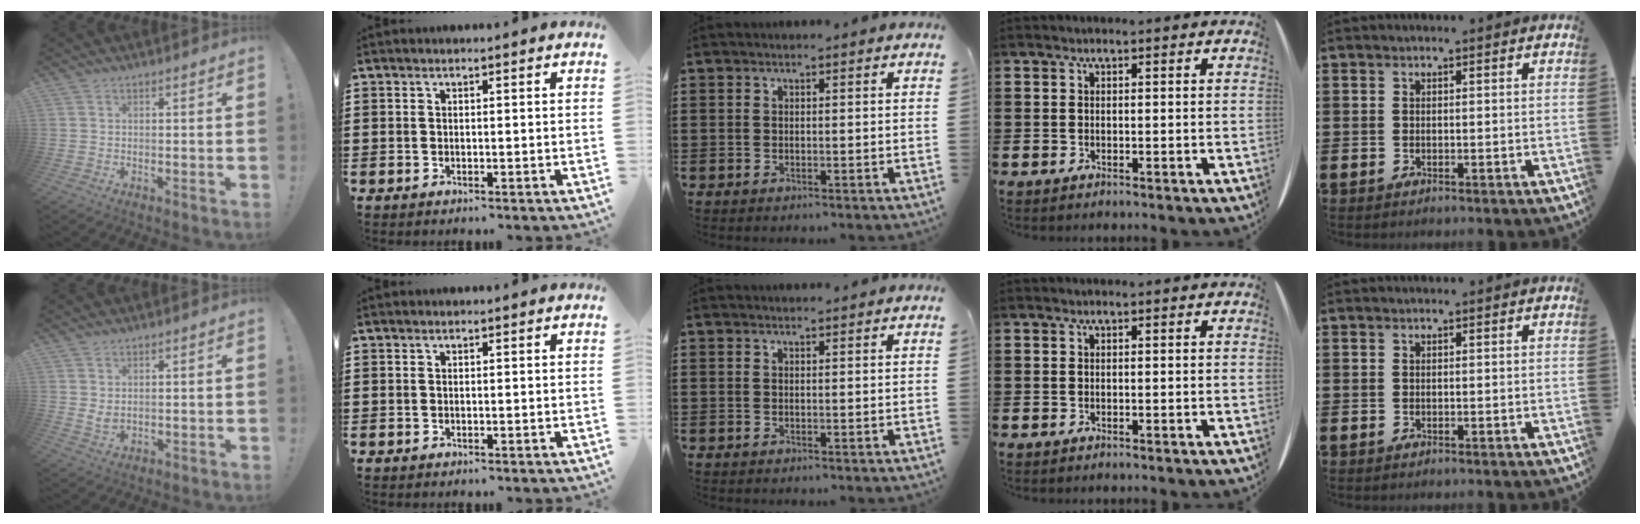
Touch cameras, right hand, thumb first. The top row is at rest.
{"thumb": {"total": 2.8, "force": [1.4, 1.3, 2.1], "torque": [-0.029, -0.008, 0.024]}, "middle": {"total": 0.6, "force": [0.6, -0.1, 0.1], "torque": [-0.003, 0.000, 0.012]}}